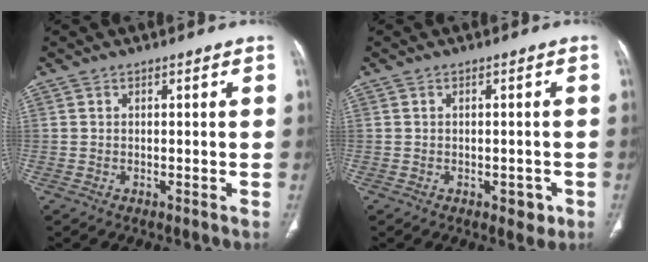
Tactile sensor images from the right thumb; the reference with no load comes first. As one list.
[{"total": 2.7, "force": [-1.1, 1.7, 1.8], "torque": [-0.007, 0.003, -0.010]}]